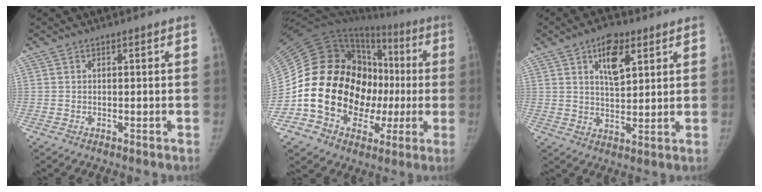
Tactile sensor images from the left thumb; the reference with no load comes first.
{"total": 26.6, "force": [-2.8, 19.0, 18.5], "torque": [-0.267, 0.066, -0.037]}
{"total": 8.1, "force": [3.8, 4.1, 5.9], "torque": [-0.073, -0.019, 0.062]}